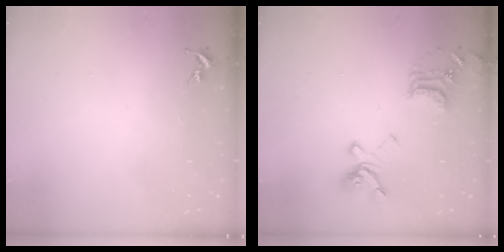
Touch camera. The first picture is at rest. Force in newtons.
{"total": 18.0, "press": 17.9, "slide": 1.9}